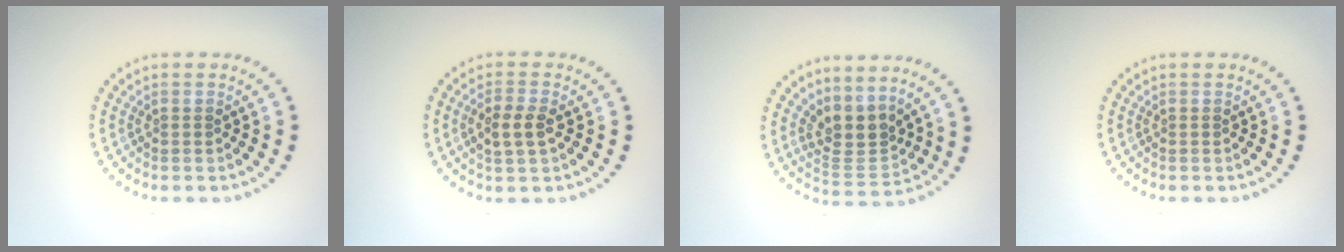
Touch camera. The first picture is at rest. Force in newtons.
{"total": 2.5, "press": 2.5, "slide": 0.6}
{"total": 3.5, "press": 2.7, "slide": 2.2}
{"total": 0.0}